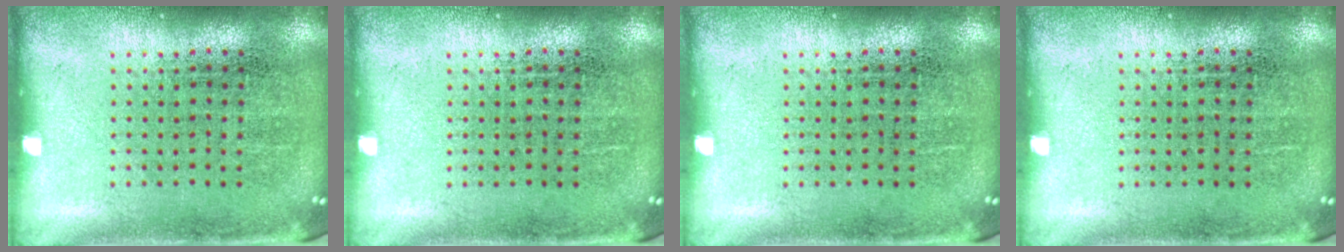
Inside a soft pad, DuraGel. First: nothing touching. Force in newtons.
{"total": 0.0}
{"total": 0.0}
{"total": 0.0}